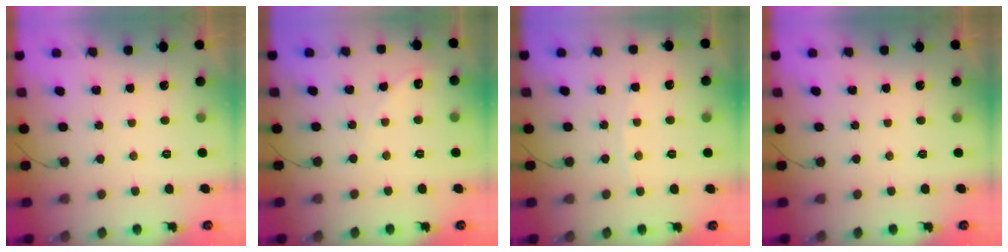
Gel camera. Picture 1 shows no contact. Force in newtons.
{"total": 3.7, "press": 3.7, "slide": 0.5}
{"total": 2.3, "press": 2.3, "slide": 0.3}
{"total": 0.0}